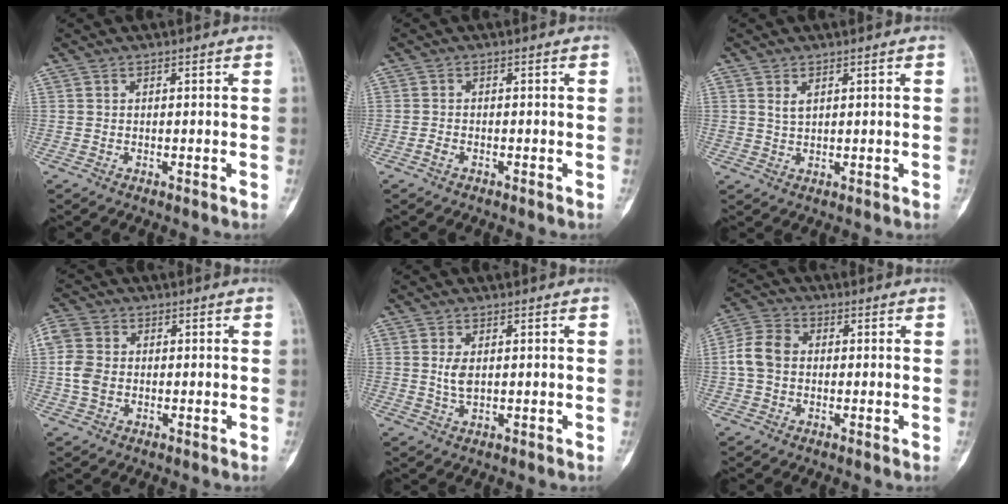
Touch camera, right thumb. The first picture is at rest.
{"total": 1.2, "force": [-0.8, 0.7, 0.6], "torque": [-0.015, 0.005, -0.017]}
{"total": 1.9, "force": [1.1, 0.9, 1.3], "torque": [-0.025, -0.006, 0.027]}
{"total": 6.0, "force": [-0.2, 4.8, 3.5], "torque": [-0.081, 0.010, -0.008]}
{"total": 3.1, "force": [0.5, 1.7, 2.6], "torque": [-0.052, -0.005, 0.015]}
{"total": 6.9, "force": [0.0, 5.4, 4.3], "torque": [-0.083, 0.021, -0.010]}